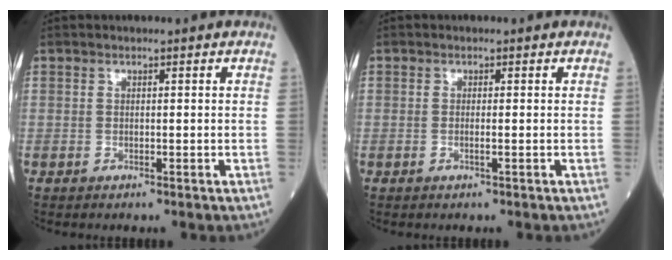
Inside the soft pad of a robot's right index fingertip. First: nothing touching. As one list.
[{"total": 0.8, "force": [-0.2, -0.1, 0.7], "torque": [-0.018, 0.000, -0.002]}]